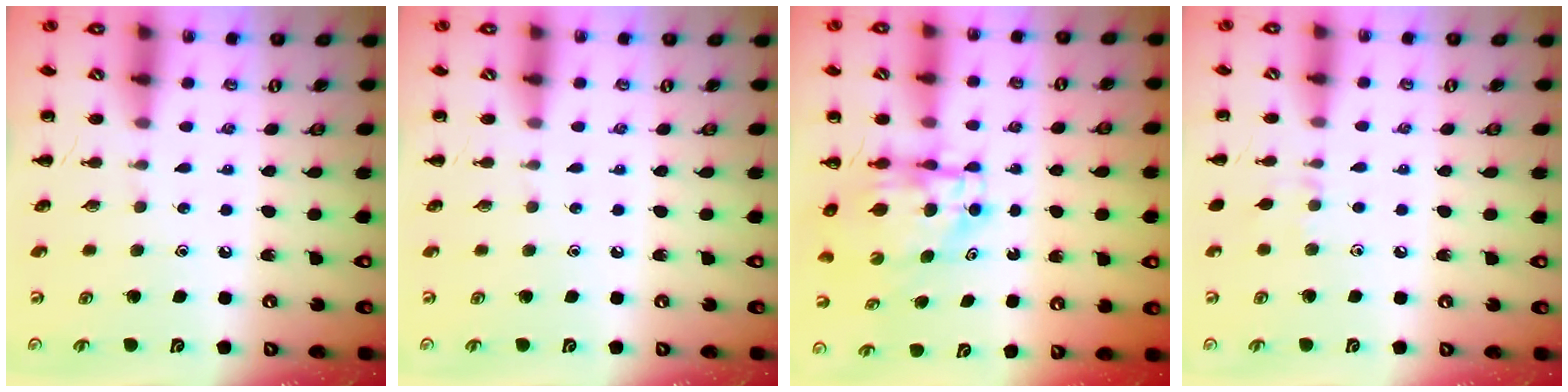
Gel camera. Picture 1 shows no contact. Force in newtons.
{"total": 0.0}
{"total": 5.7, "press": 5.6, "slide": 1.0}
{"total": 4.0, "press": 3.7, "slide": 1.4}